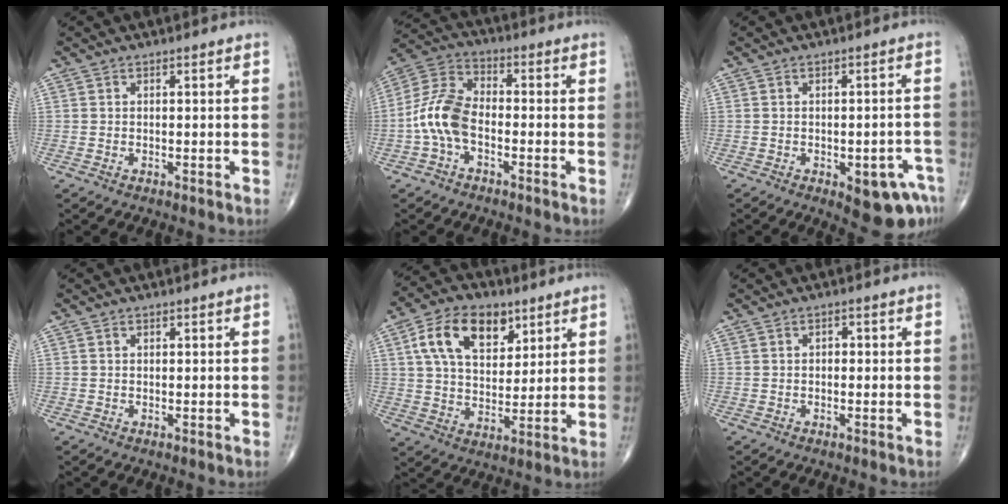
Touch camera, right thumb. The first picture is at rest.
{"total": 9.8, "force": [-2.5, 5.8, 7.5], "torque": [-0.152, 0.035, -0.061]}
{"total": 8.9, "force": [-4.3, 3.6, 7.0], "torque": [-0.062, 0.020, -0.045]}
{"total": 0.5, "force": [0.2, 0.4, 0.2], "torque": [-0.004, -0.001, 0.005]}
{"total": 14.9, "force": [6.5, 9.1, 9.8], "torque": [-0.145, -0.013, 0.117]}
{"total": 1.2, "force": [0.1, 0.9, 0.9], "torque": [-0.009, 0.004, 0.000]}